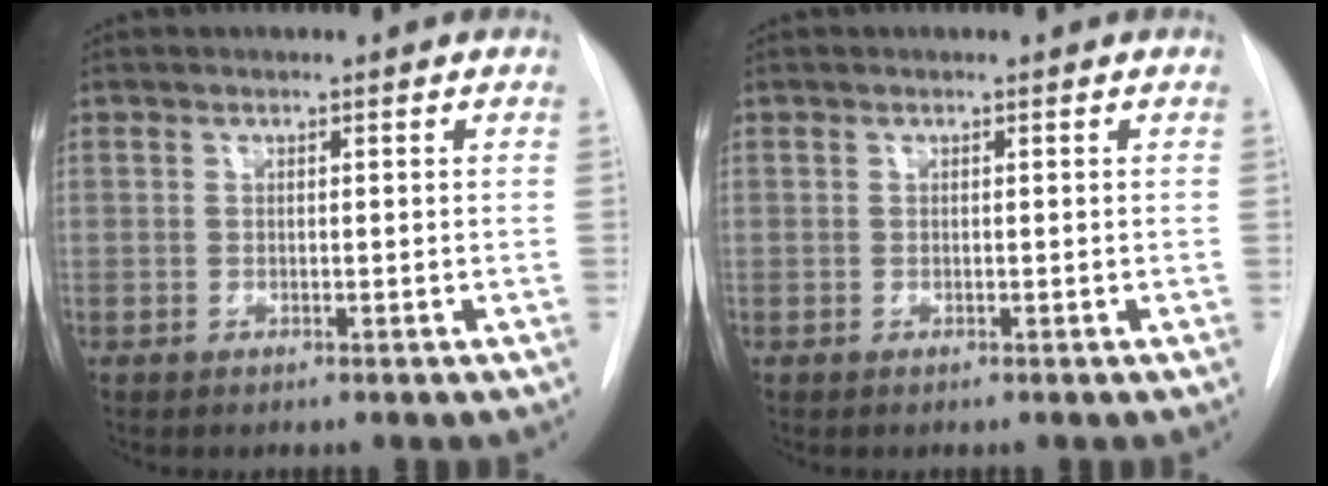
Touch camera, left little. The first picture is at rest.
{"total": 0.0}